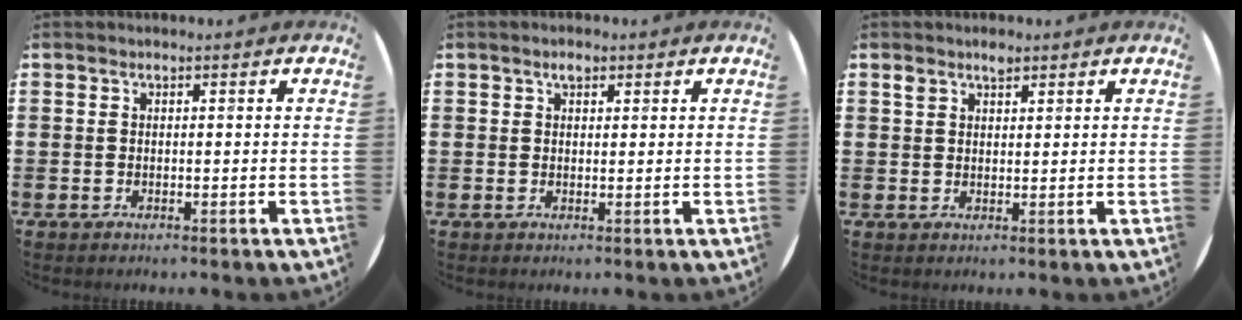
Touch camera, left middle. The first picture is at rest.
{"total": 1.4, "force": [0.9, 0.7, 0.8], "torque": [-0.008, 0.003, 0.015]}
{"total": 1.9, "force": [1.5, 0.9, 0.7], "torque": [-0.001, -0.002, 0.025]}